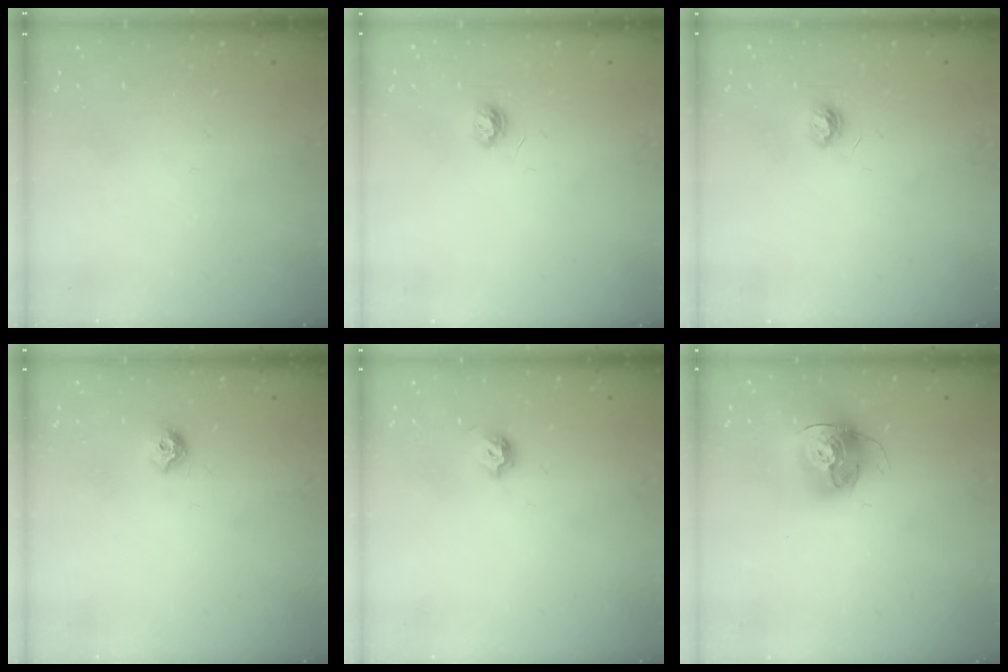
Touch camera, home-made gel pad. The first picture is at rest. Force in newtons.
{"total": 3.9, "press": 3.8, "slide": 0.5}
{"total": 3.9, "press": 3.8, "slide": 0.5}
{"total": 7.3, "press": 7.2, "slide": 0.9}
{"total": 4.4, "press": 4.3, "slide": 0.9}
{"total": 15.7, "press": 15.6, "slide": 1.6}